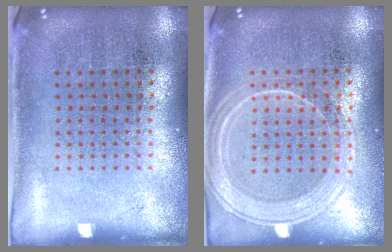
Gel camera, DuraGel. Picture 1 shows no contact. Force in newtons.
{"total": 1.9, "press": 1.8, "slide": 0.5}